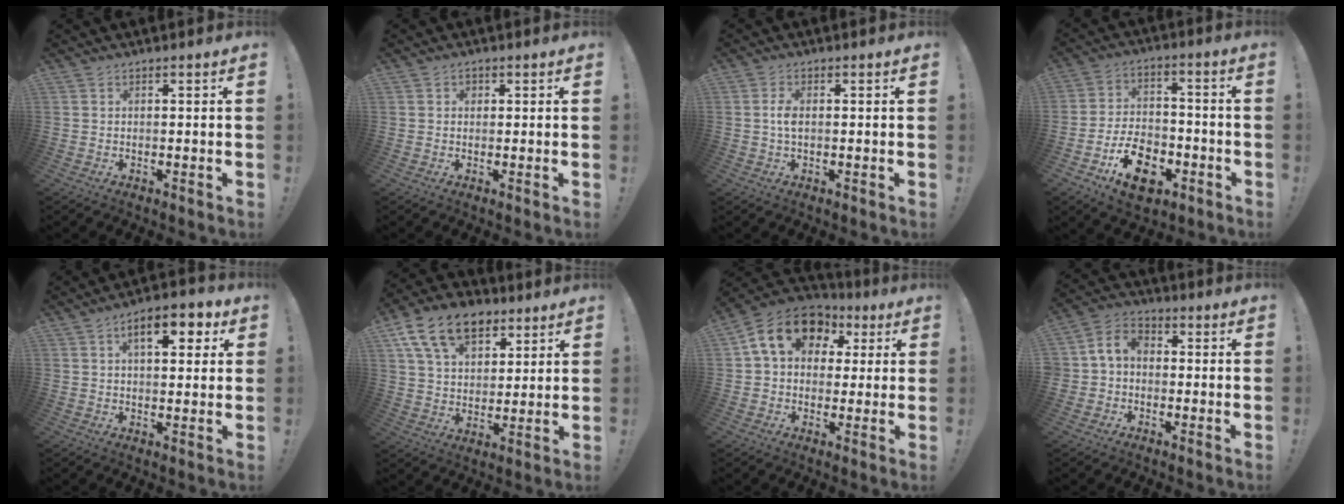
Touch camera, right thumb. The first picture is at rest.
{"total": 1.4, "force": [0.2, 1.2, 0.6], "torque": [-0.003, -0.001, 0.001]}
{"total": 3.1, "force": [-0.1, 1.6, 2.6], "torque": [-0.055, 0.005, -0.006]}
{"total": 14.5, "force": [-7.5, 9.1, 8.5], "torque": [-0.133, 0.061, -0.125]}
{"total": 9.4, "force": [3.4, 4.2, 7.7], "torque": [-0.111, 0.000, 0.051]}
{"total": 17.0, "force": [9.2, 10.7, 9.5], "torque": [-0.157, -0.040, 0.172]}
{"total": 15.9, "force": [5.5, 11.4, 9.7], "torque": [-0.154, 0.002, 0.104]}
{"total": 6.9, "force": [0.0, 5.8, 3.7], "torque": [-0.081, 0.018, 0.001]}